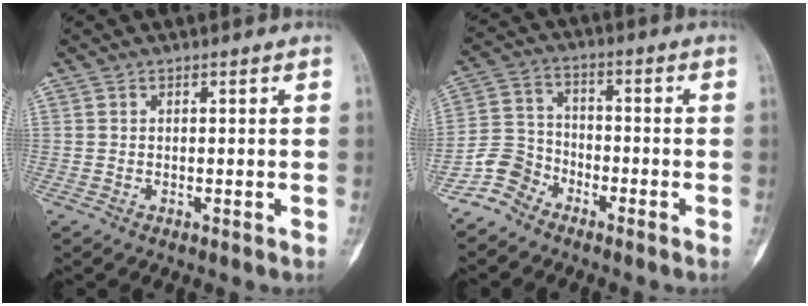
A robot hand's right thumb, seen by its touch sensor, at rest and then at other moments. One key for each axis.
{"total": 6.5, "fx": -5.0, "fy": 4.0, "fz": 0.7, "tx": 0.005, "ty": 0.039, "tz": -0.116}